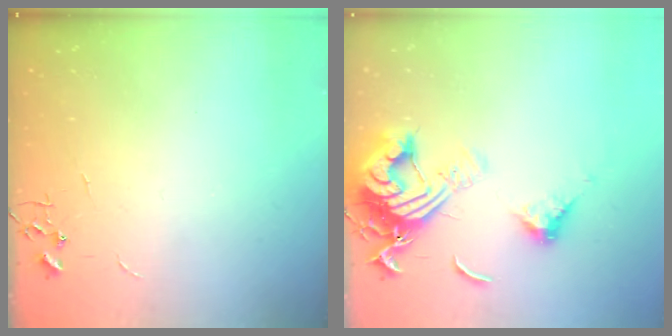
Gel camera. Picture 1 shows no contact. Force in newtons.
{"total": 17.1, "press": 17.0, "slide": 1.9}